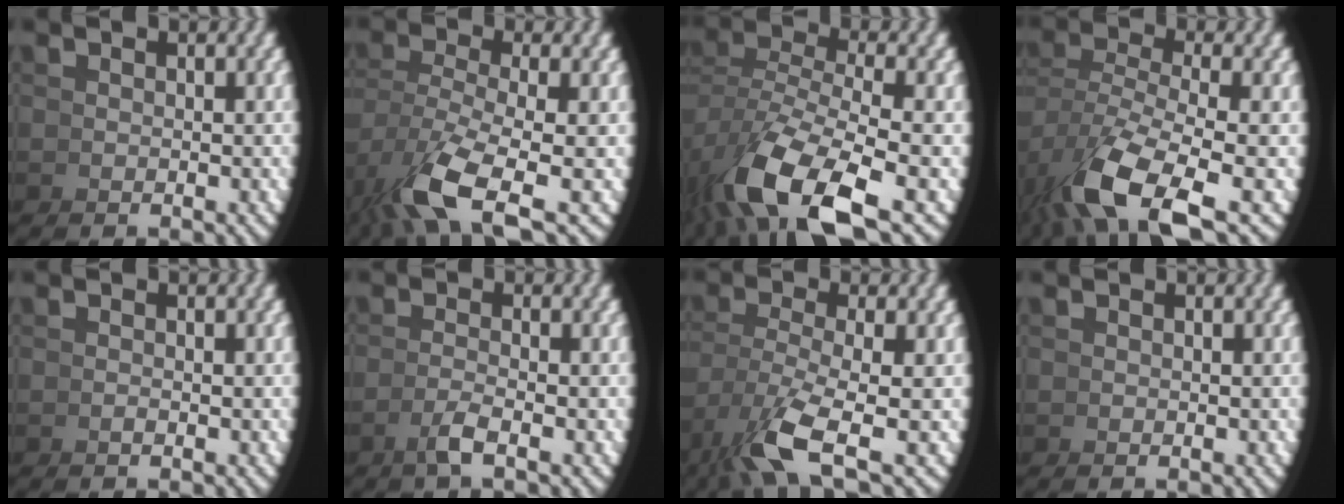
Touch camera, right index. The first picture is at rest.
{"total": 5.4, "force": [-1.8, 2.0, 4.7], "torque": [-0.101, -0.033, -0.006]}
{"total": 7.2, "force": [-3.4, 2.7, 5.7], "torque": [-0.124, -0.033, -0.033]}
{"total": 6.7, "force": [-2.7, 2.6, 5.6], "torque": [-0.121, -0.038, -0.017]}
{"total": 0.5, "force": [-0.3, -0.4, -0.1], "torque": [0.002, 0.003, -0.006]}
{"total": 2.0, "force": [-0.9, -1.2, 1.2], "torque": [-0.015, 0.001, -0.015]}
{"total": 4.7, "force": [-1.2, 1.6, 4.3], "torque": [-0.095, -0.028, 0.001]}
{"total": 0.0}